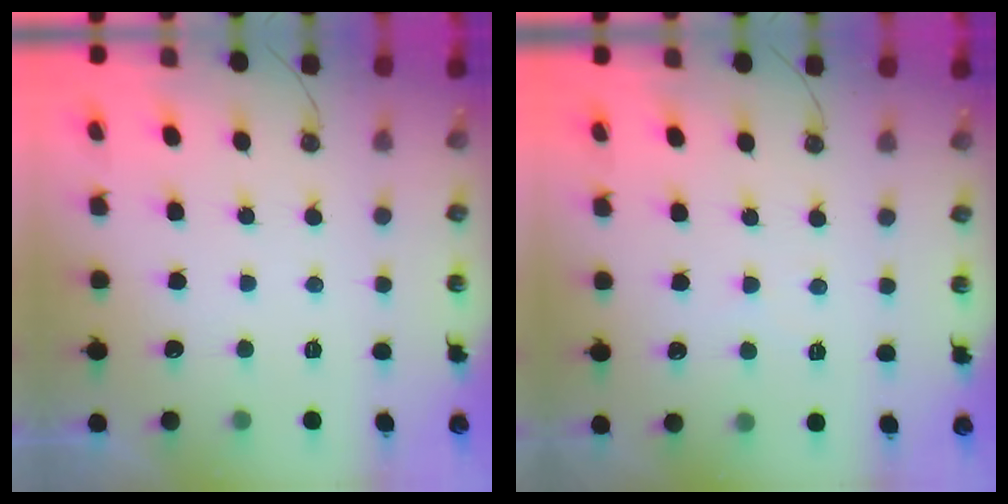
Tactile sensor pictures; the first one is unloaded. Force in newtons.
{"total": 1.8, "press": 1.8, "slide": 0.4}